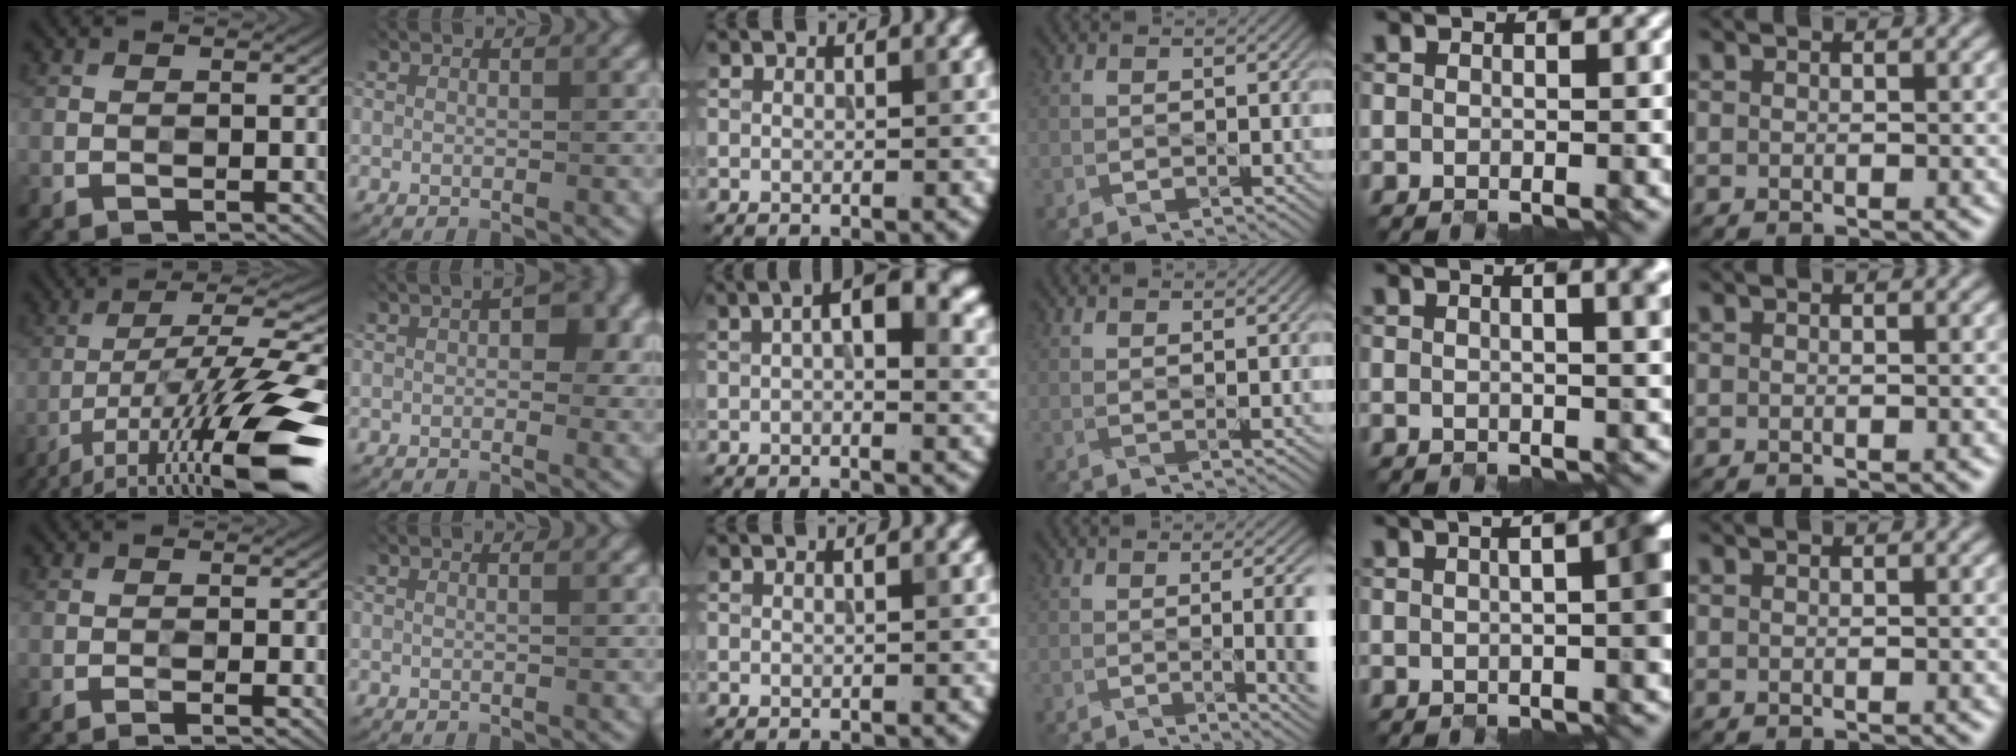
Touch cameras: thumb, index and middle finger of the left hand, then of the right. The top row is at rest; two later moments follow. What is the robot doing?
{"motion": "open", "object": "jewelry box"}